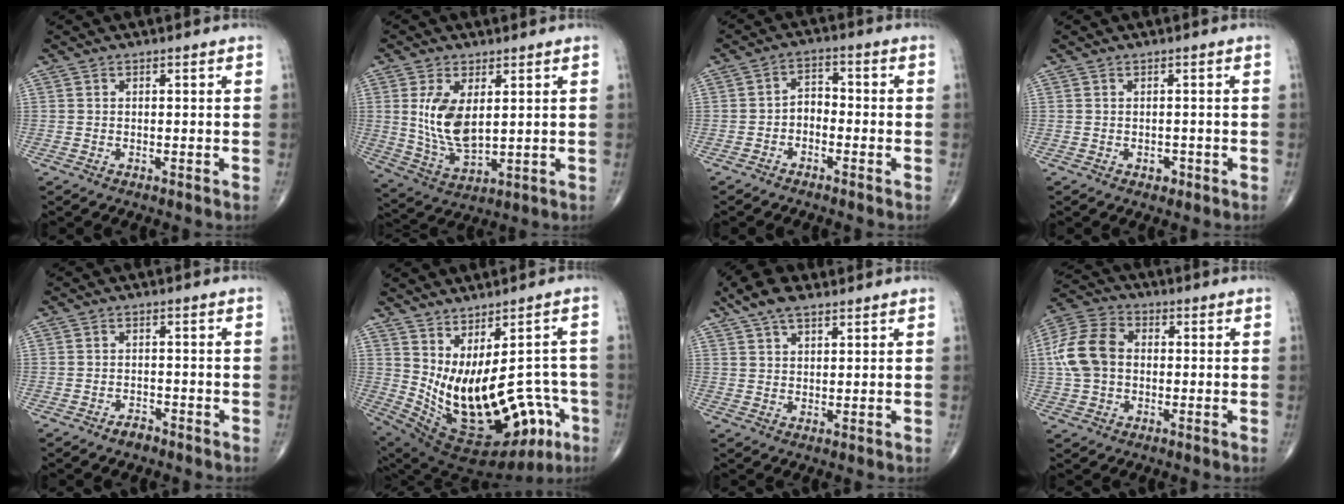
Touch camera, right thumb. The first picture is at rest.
{"total": 10.1, "force": [2.2, 5.2, 8.4], "torque": [-0.158, -0.021, 0.055]}
{"total": 3.7, "force": [-1.7, 2.5, 2.1], "torque": [-0.023, 0.028, -0.040]}
{"total": 1.3, "force": [-0.5, 1.0, 0.6], "torque": [-0.003, 0.002, -0.006]}
{"total": 2.0, "force": [-1.5, 1.0, 0.7], "torque": [-0.013, 0.006, -0.025]}
{"total": 23.2, "force": [-5.5, 11.6, 19.3], "torque": [-0.296, -0.011, -0.045]}
{"total": 7.8, "force": [5.2, 3.5, 4.7], "torque": [-0.081, 0.002, 0.096]}
{"total": 11.7, "force": [0.5, 8.6, 8.0], "torque": [-0.156, 0.026, 0.003]}